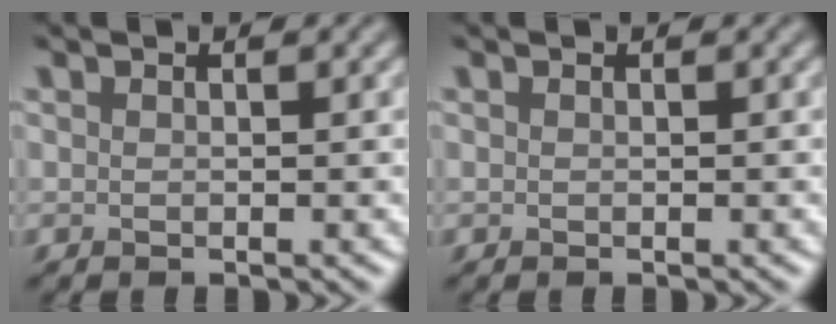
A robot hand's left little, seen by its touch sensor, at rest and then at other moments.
{"total": 0.0}